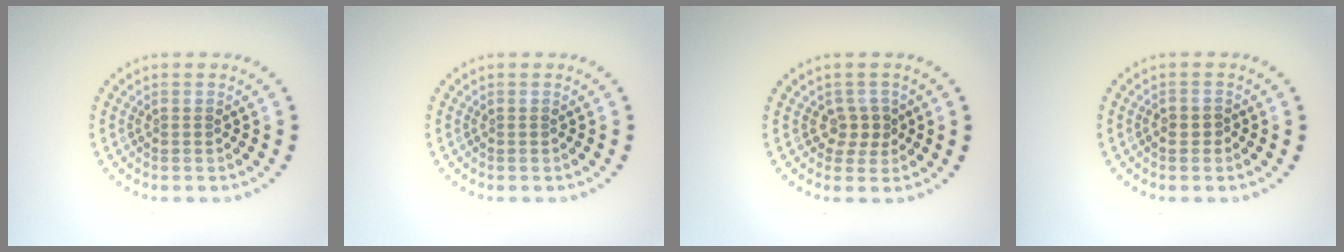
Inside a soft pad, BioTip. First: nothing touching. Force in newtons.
{"total": 0.0}
{"total": 1.9, "press": 1.6, "slide": 1.0}
{"total": 0.9, "press": 0.8, "slide": 0.3}